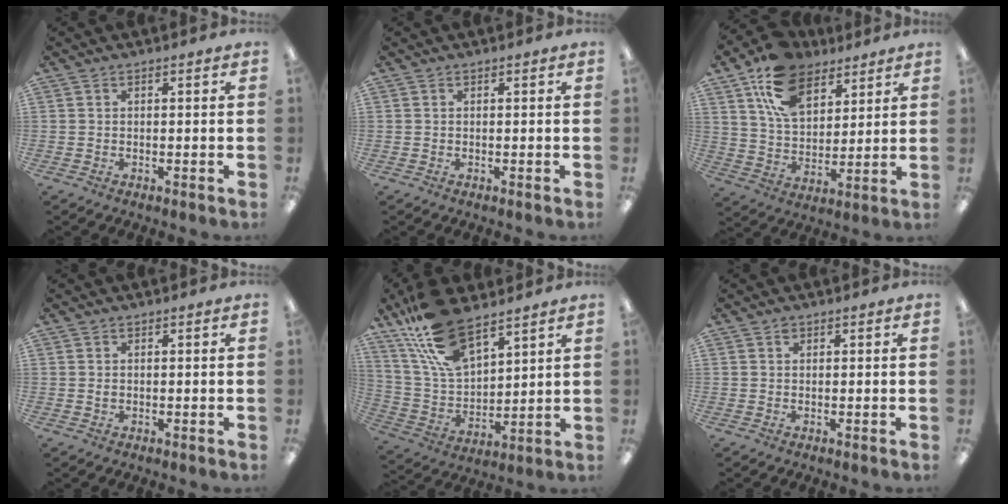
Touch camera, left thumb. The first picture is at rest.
{"total": 0.0}
{"total": 15.2, "force": [9.4, 9.4, 7.4], "torque": [-0.136, -0.034, 0.178]}
{"total": 0.5, "force": [0.1, 0.4, 0.3], "torque": [-0.007, 0.002, 0.000]}
{"total": 17.9, "force": [12.0, 8.2, 10.4], "torque": [-0.229, -0.052, 0.218]}
{"total": 0.8, "force": [0.5, 0.5, 0.4], "torque": [-0.010, 0.003, 0.008]}